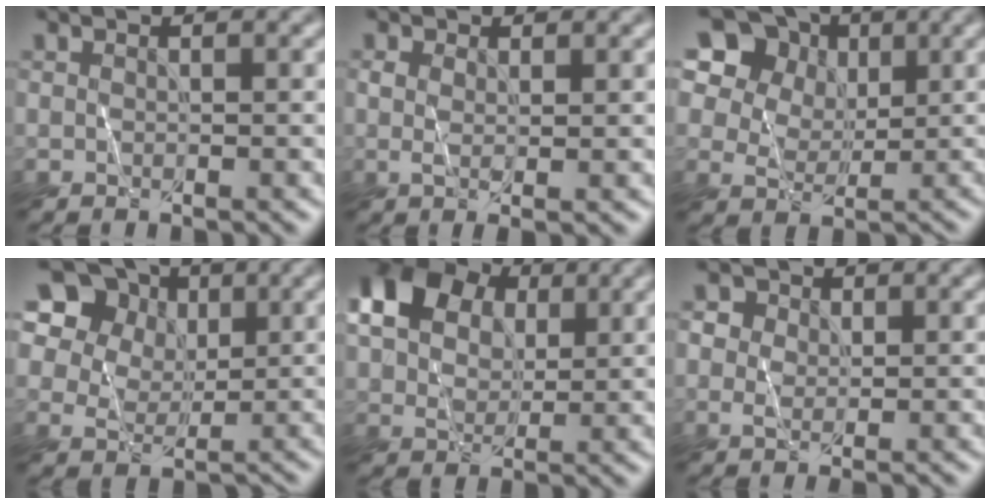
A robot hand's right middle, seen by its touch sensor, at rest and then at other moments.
{"total": 1.6, "force": [0.5, 0.6, 1.4], "torque": [-0.027, 0.000, 0.010]}
{"total": 13.9, "force": [7.1, 10.5, 5.8], "torque": [-0.165, 0.033, 0.135]}
{"total": 13.0, "force": [6.7, 9.8, 5.3], "torque": [-0.146, 0.037, 0.125]}
{"total": 11.3, "force": [4.3, 7.6, 7.1], "torque": [-0.156, 0.033, 0.066]}
{"total": 2.7, "force": [0.4, 2.2, 1.5], "torque": [-0.015, 0.012, -0.006]}